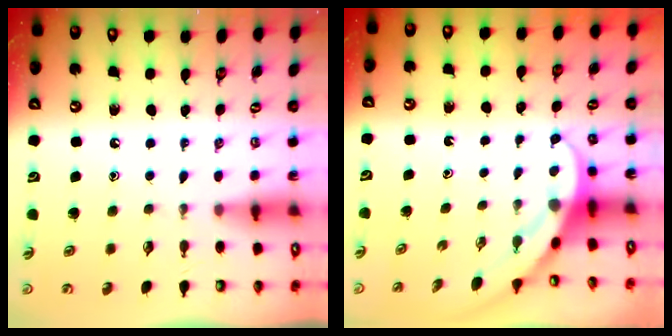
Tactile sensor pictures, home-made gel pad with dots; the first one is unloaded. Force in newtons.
{"total": 4.0, "press": 4.0, "slide": 0.4}